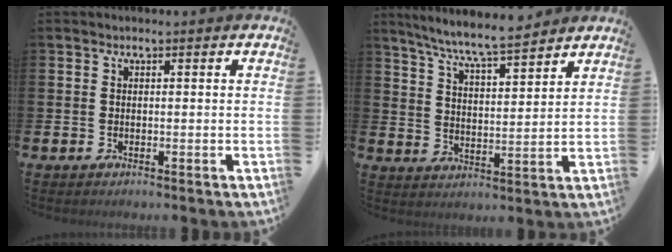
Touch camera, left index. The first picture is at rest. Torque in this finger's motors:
{"motor_torque": [1.02, -1.12, 0.46, 0.21]}